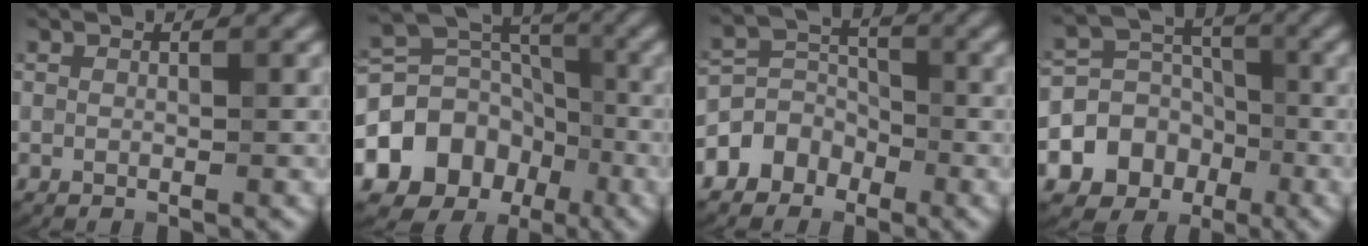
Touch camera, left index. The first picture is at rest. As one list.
[{"total": 9.0, "force": [-3.6, 7.4, 3.8], "torque": [-0.078, -0.001, -0.071]}, {"total": 4.5, "force": [-2.5, 3.6, 1.0], "torque": [0.017, 0.006, -0.067]}, {"total": 7.5, "force": [-3.0, 6.6, 2.1], "torque": [-0.016, 0.001, -0.077]}]